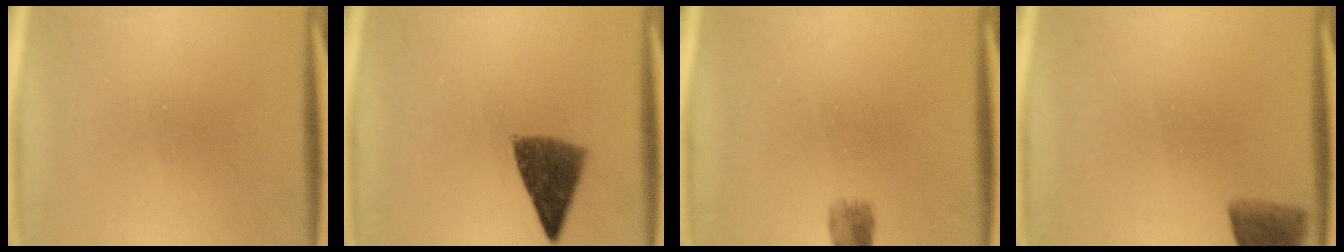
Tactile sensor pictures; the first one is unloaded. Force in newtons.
{"total": 7.2}
{"total": 1.3}
{"total": 5.6}